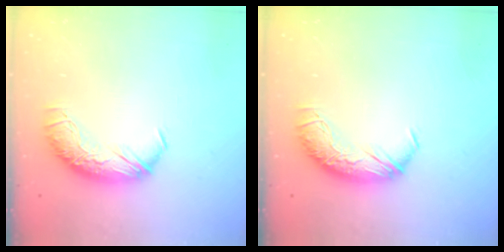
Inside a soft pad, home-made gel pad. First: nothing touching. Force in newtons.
{"total": 0.0}